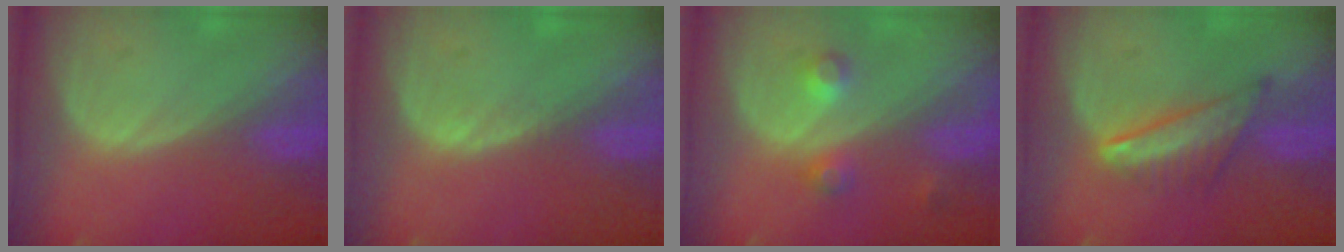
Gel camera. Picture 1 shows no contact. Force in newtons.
{"total": 0.7, "press": 0.6, "slide": 0.3}
{"total": 3.6, "press": 3.4, "slide": 1.1}
{"total": 6.9, "press": 6.0, "slide": 3.3}